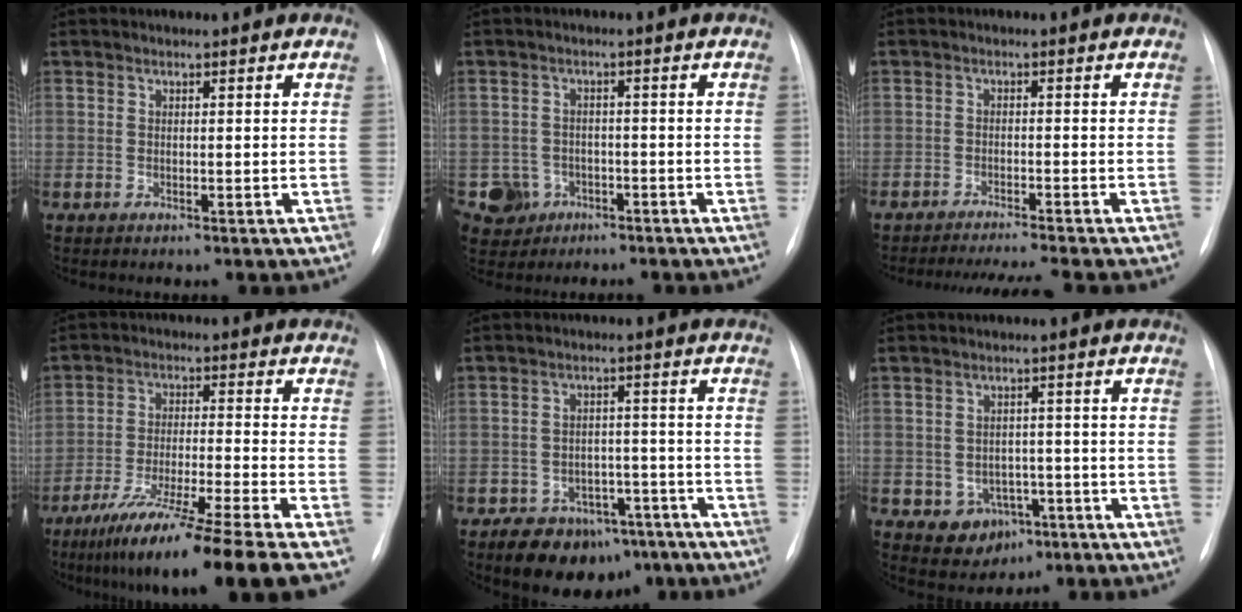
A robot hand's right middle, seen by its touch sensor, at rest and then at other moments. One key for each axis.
{"total": 5.8, "fx": -2.9, "fy": 5.0, "fz": 0.2, "tx": -0.007, "ty": 0.008, "tz": -0.045}
{"total": 7.8, "fx": -6.9, "fy": -0.5, "fz": 3.5, "tx": -0.043, "ty": -0.013, "tz": -0.106}
{"total": 16.7, "fx": -12.1, "fy": -1.7, "fz": 11.4, "tx": -0.183, "ty": -0.050, "tz": -0.200}
{"total": 11.1, "fx": -7.8, "fy": 6.4, "fz": 4.6, "tx": -0.053, "ty": 0.023, "tz": -0.109}
{"total": 5.6, "fx": -2.4, "fy": 4.7, "fz": 2.0, "tx": -0.026, "ty": 0.010, "tz": -0.022}